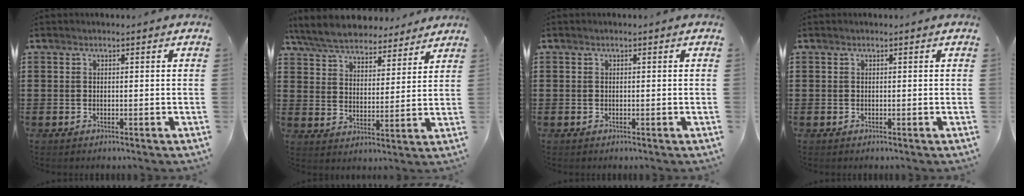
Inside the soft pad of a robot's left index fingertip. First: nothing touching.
{"total": 6.6, "force": [6.2, 1.2, 1.8], "torque": [-0.064, -0.030, 0.110]}
{"total": 0.0}
{"total": 0.0}